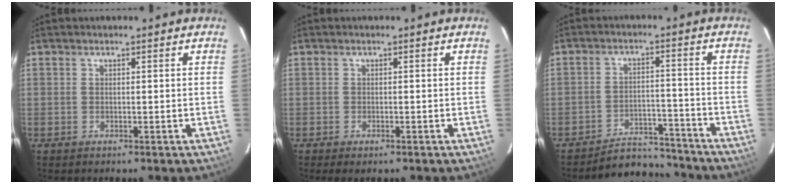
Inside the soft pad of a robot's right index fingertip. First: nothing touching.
{"total": 1.4, "force": [-1.0, 0.4, 0.9], "torque": [-0.017, -0.005, -0.015]}
{"total": 9.5, "force": [-9.1, 2.9, 0.5], "torque": [-0.023, 0.029, -0.126]}